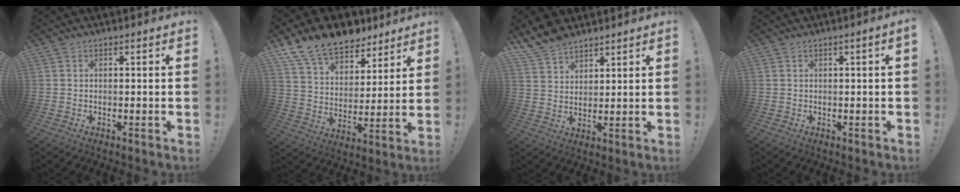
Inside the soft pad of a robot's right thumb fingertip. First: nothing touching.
{"total": 14.7, "force": [11.5, 7.7, 5.0], "torque": [-0.101, -0.080, 0.217]}
{"total": 7.9, "force": [6.7, 3.7, 2.0], "torque": [-0.050, -0.040, 0.133]}
{"total": 1.5, "force": [-0.1, -0.2, 1.4], "torque": [-0.018, -0.002, -0.005]}